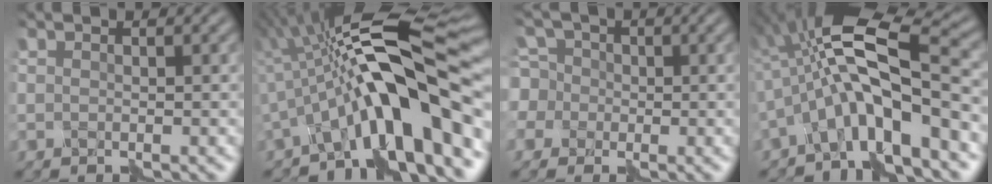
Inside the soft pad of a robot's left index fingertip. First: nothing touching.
{"total": 12.8, "force": [-3.4, 3.0, 11.9], "torque": [-0.185, 0.024, -0.063]}
{"total": 6.3, "force": [0.7, 6.0, 2.0], "torque": [-0.057, 0.041, -0.028]}
{"total": 9.6, "force": [-2.1, 2.6, 9.0], "torque": [-0.159, 0.021, -0.055]}